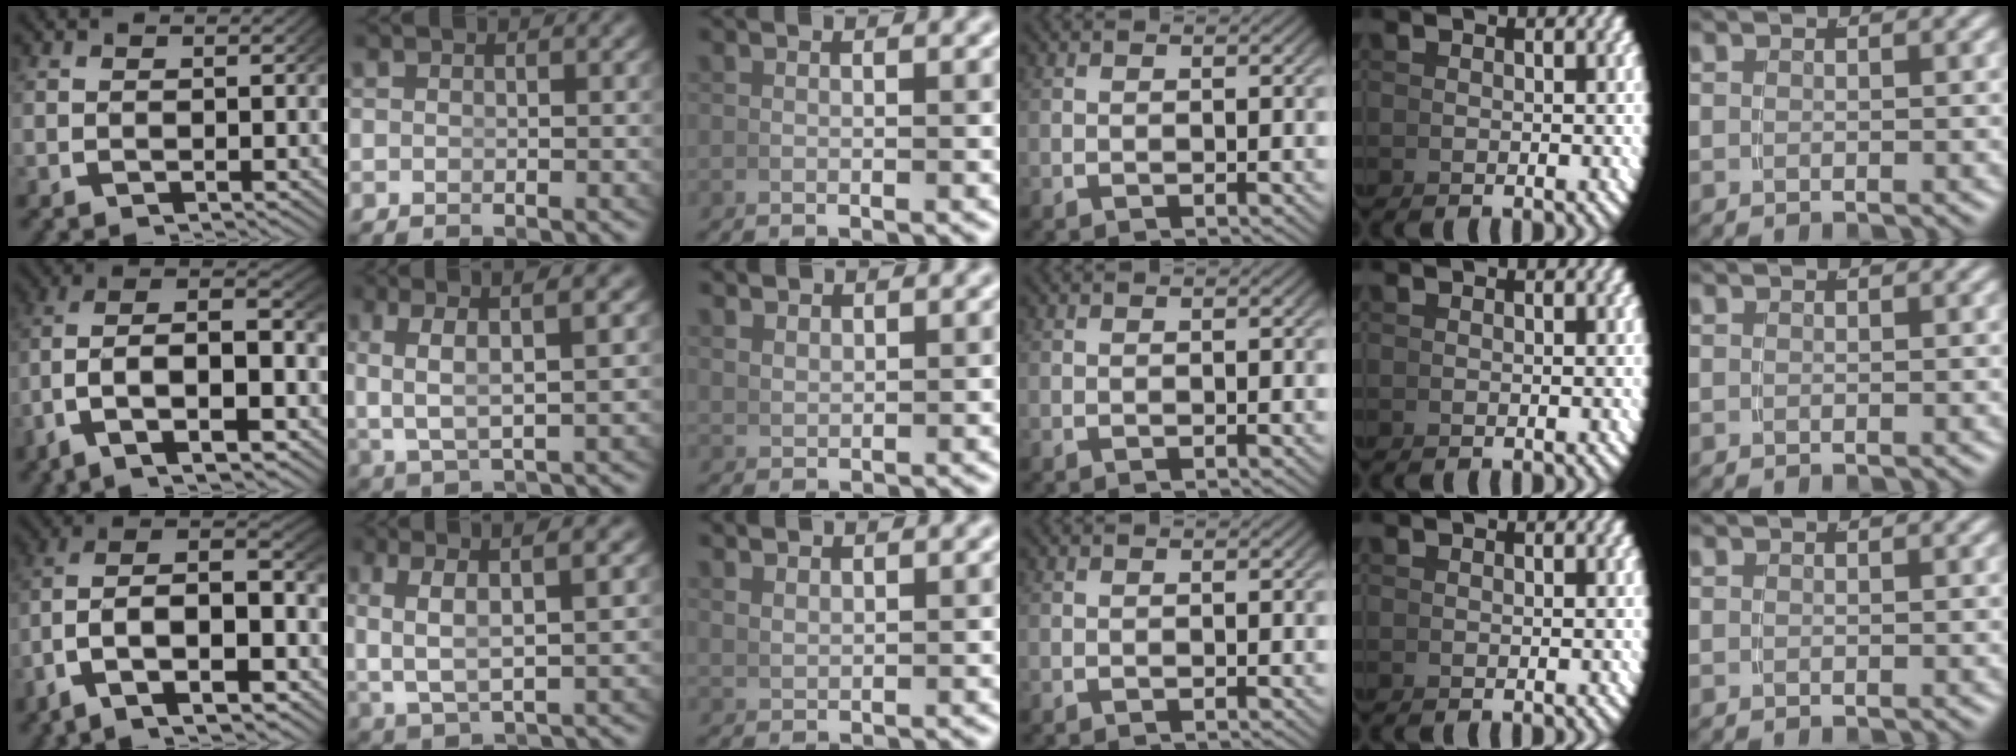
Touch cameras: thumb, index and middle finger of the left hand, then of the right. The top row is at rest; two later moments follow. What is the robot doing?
{"motion": "lift_and_place", "object": "hoodie"}